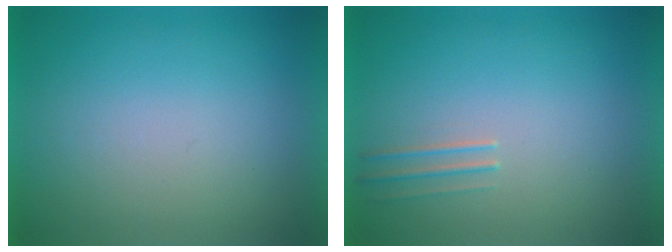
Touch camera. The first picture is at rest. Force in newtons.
{"total": 1.1}